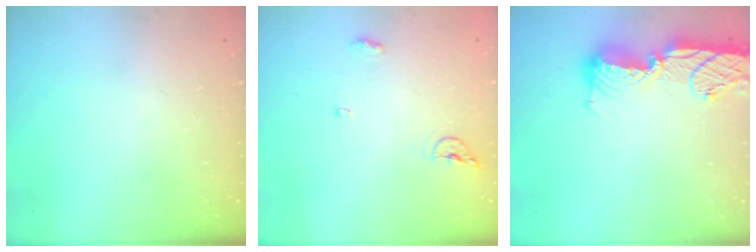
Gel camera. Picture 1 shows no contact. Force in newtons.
{"total": 5.9, "press": 5.8, "slide": 1.0}
{"total": 17.0, "press": 16.3, "slide": 4.7}